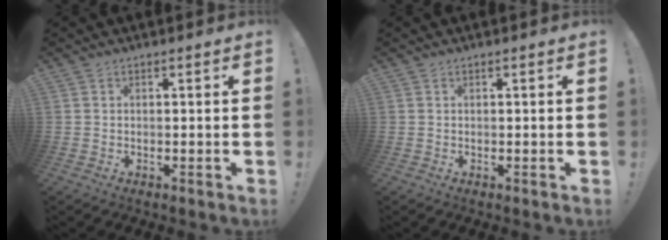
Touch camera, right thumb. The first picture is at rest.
{"total": 0.0}